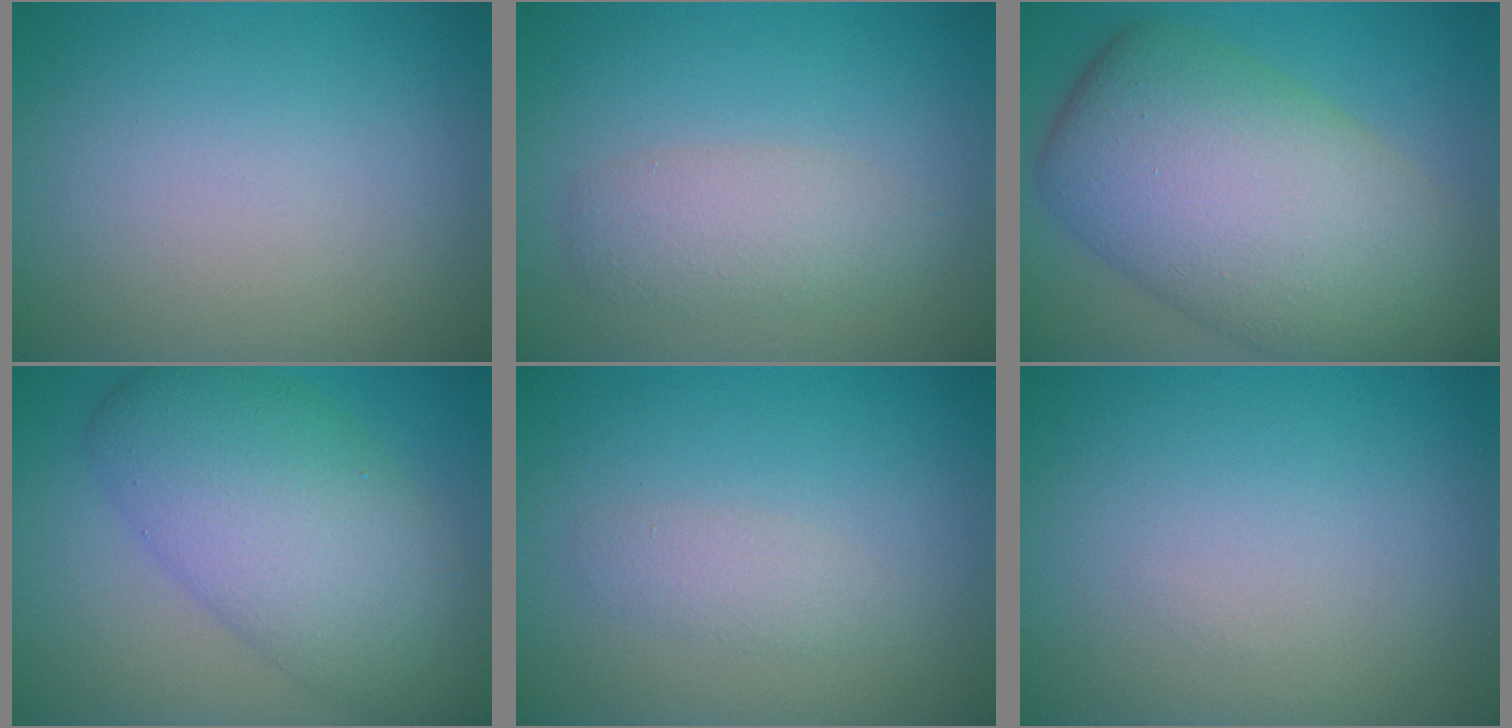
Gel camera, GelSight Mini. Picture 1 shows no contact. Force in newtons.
{"total": 3.0, "press": 3.0, "slide": 0.2}
{"total": 13.9, "press": 13.9, "slide": 0.6}
{"total": 9.3, "press": 9.3, "slide": 0.1}
{"total": 1.5, "press": 1.5, "slide": 0.1}
{"total": 0.0}